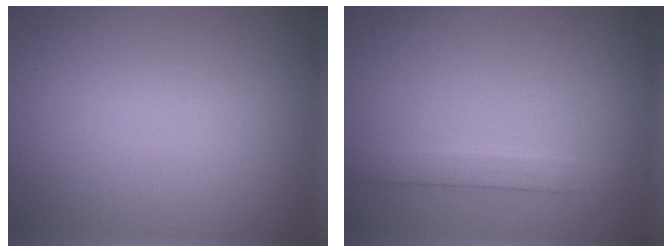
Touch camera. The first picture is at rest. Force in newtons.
{"total": 1.9, "press": 1.9, "slide": 0.1}